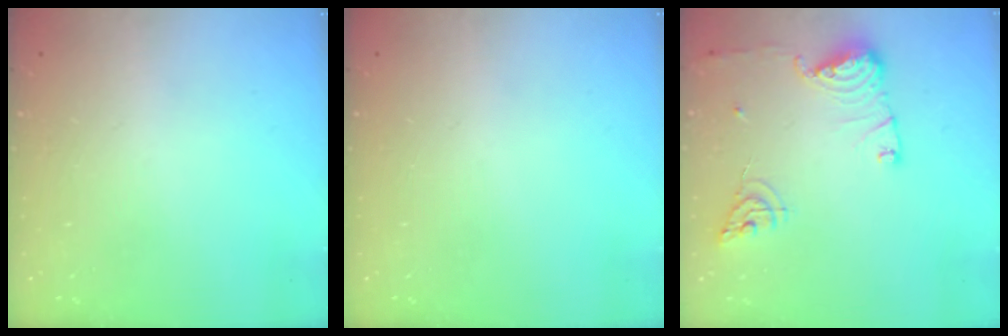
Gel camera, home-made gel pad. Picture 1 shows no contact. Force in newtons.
{"total": 0.0}
{"total": 12.0, "press": 11.9, "slide": 1.6}